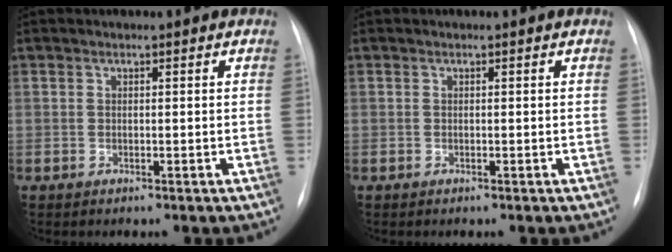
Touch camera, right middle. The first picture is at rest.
{"total": 0.0}